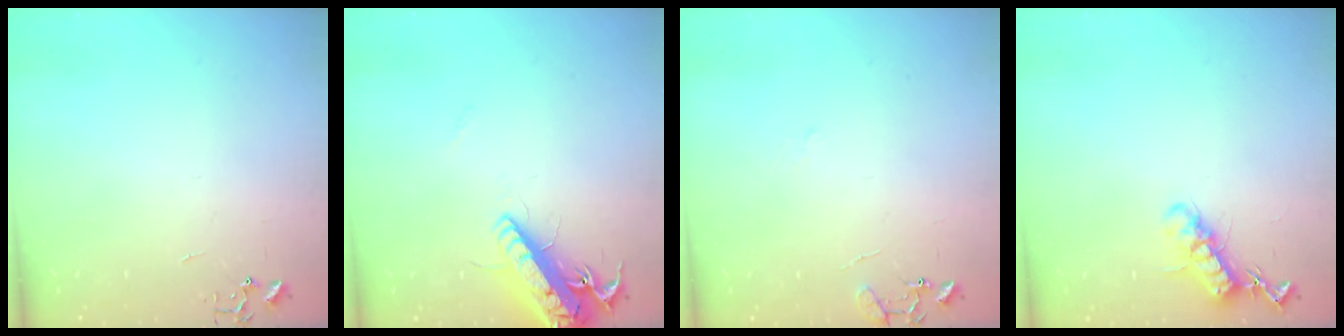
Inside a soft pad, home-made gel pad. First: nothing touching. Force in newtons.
{"total": 16.5, "press": 16.2, "slide": 3.1}
{"total": 8.7, "press": 8.7, "slide": 0.8}
{"total": 12.5, "press": 12.5, "slide": 0.6}